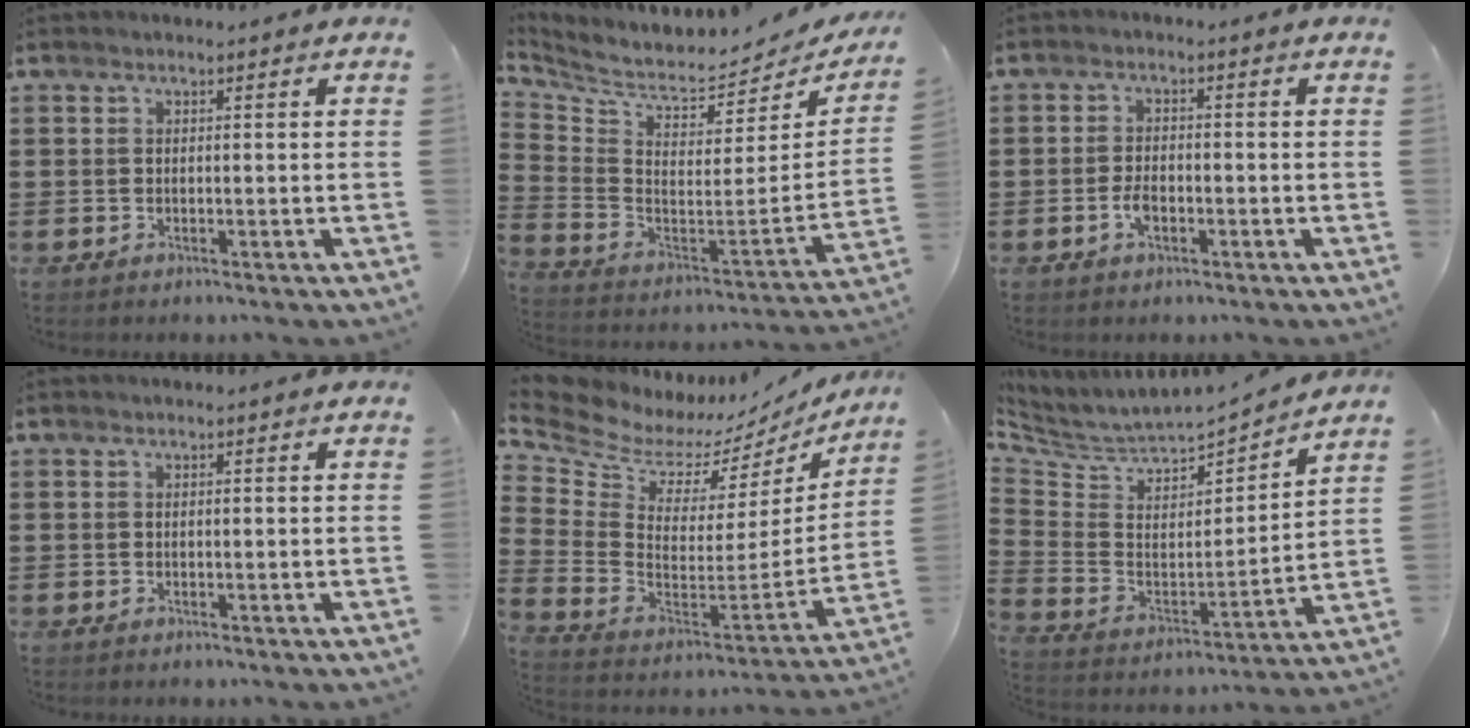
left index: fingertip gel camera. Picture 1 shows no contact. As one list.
[{"total": 5.1, "force": [4.7, 0.7, 1.9], "torque": [-0.066, -0.057, 0.074]}, {"total": 2.8, "force": [-1.1, 1.4, 2.2], "torque": [-0.056, -0.002, -0.025]}, {"total": 0.0}, {"total": 6.5, "force": [5.2, 3.4, 1.8], "torque": [-0.080, -0.057, 0.087]}, {"total": 4.3, "force": [3.9, 1.8, 0.6], "torque": [-0.043, -0.045, 0.061]}]